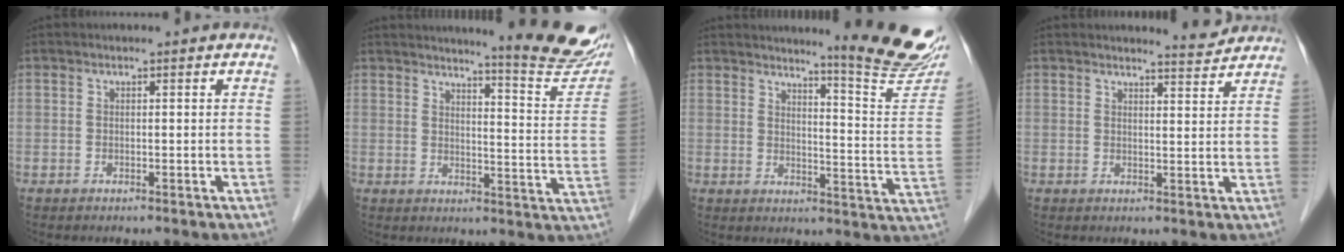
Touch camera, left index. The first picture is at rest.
{"total": 14.9, "force": [13.6, -0.1, 6.1], "torque": [-0.074, -0.077, 0.151]}
{"total": 15.1, "force": [13.3, -0.7, 7.1], "torque": [-0.089, -0.089, 0.153]}
{"total": 3.3, "force": [3.3, -0.2, 0.0], "torque": [-0.011, -0.017, 0.043]}